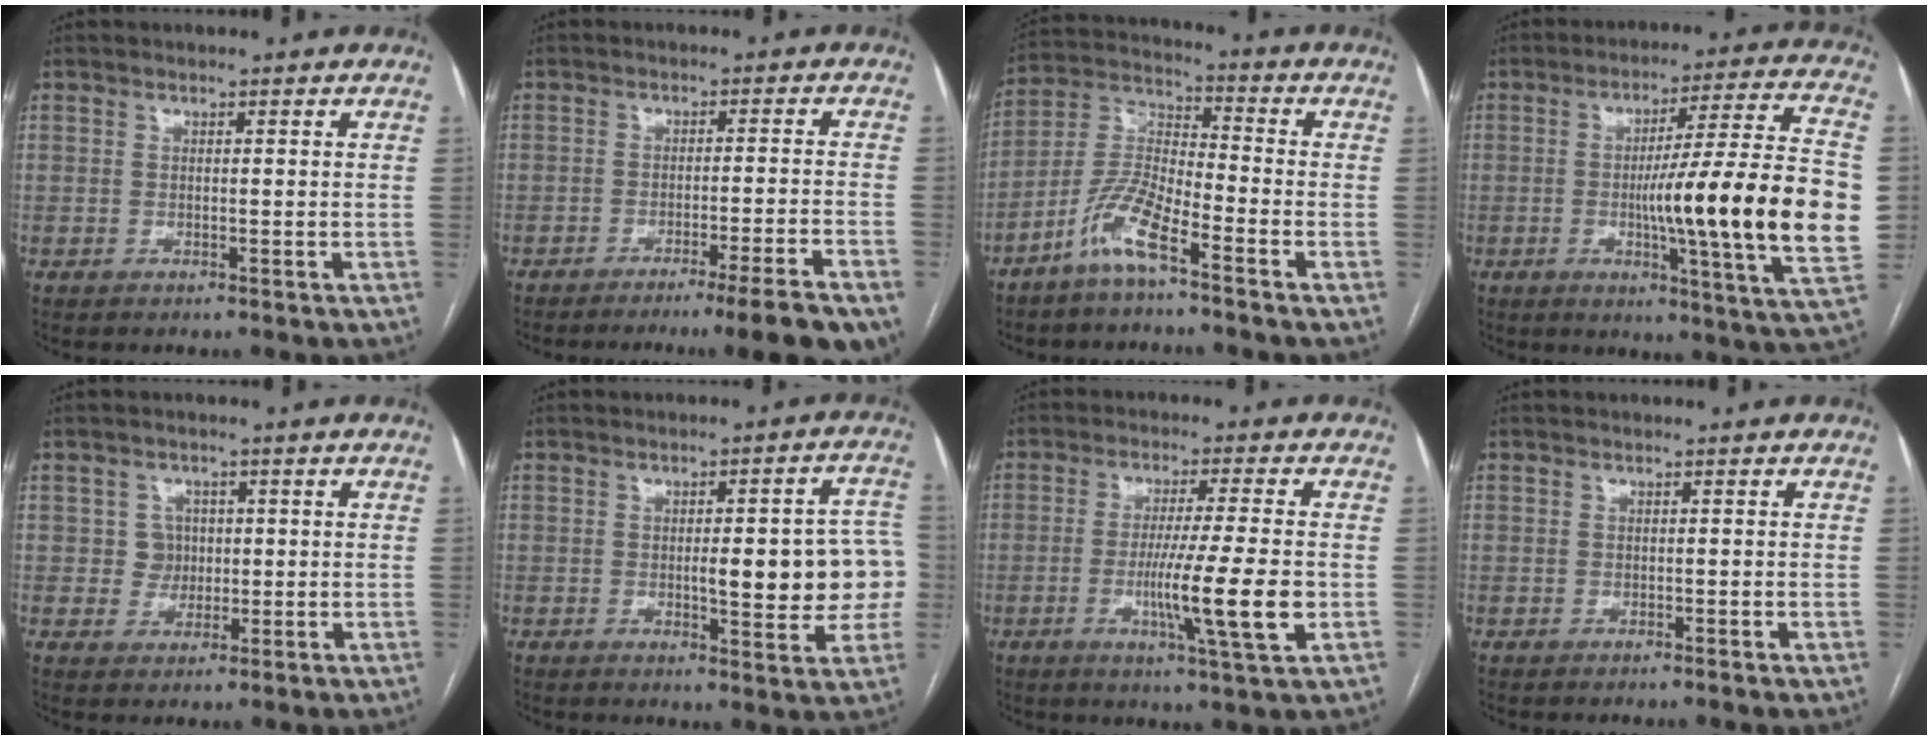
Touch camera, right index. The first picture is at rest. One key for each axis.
{"total": 9.7, "fx": -6.6, "fy": -0.5, "fz": 7.1, "tx": -0.067, "ty": -0.011, "tz": -0.093}
{"total": 8.5, "fx": -5.6, "fy": 1.2, "fz": 6.3, "tx": -0.140, "ty": -0.002, "tz": -0.121}
{"total": 22.2, "fx": -2.1, "fy": -0.5, "fz": 22.1, "tx": -0.277, "ty": 0.000, "tz": -0.034}
{"total": 3.1, "fx": 0.3, "fy": 3.0, "fz": 0.5, "tx": 0.001, "ty": 0.008, "tz": 0.007}
{"total": 12.1, "fx": -0.7, "fy": 2.9, "fz": 11.7, "tx": -0.138, "ty": 0.019, "tz": -0.004}
{"total": 10.8, "fx": -2.4, "fy": -0.8, "fz": 10.5, "tx": -0.178, "ty": -0.024, "tz": -0.044}
{"total": 0.0}